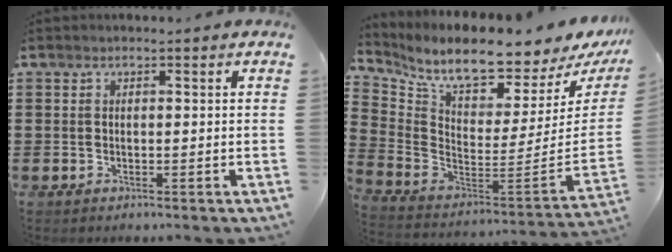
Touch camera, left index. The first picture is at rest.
{"total": 7.0, "force": [5.9, 0.5, 3.7], "torque": [-0.097, -0.069, 0.094]}